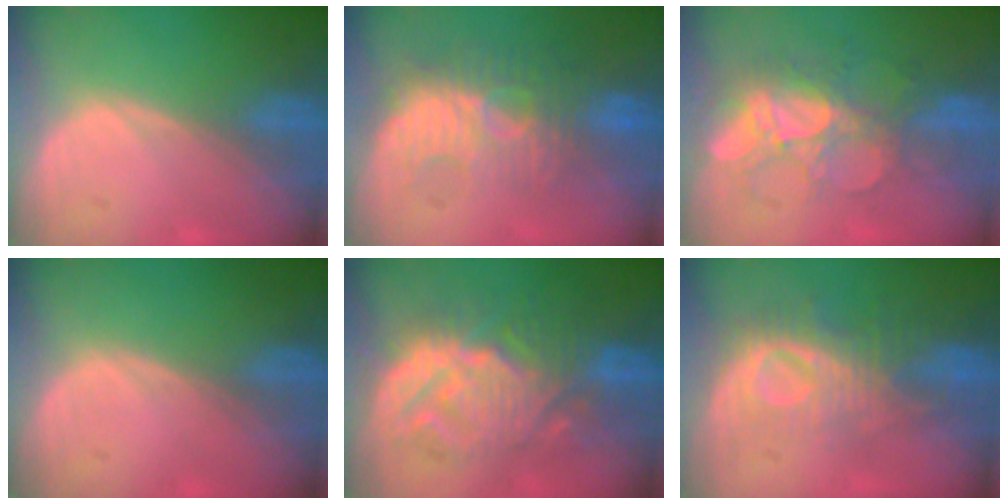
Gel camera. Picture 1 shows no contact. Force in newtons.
{"total": 9.1, "press": 8.7, "slide": 2.7}
{"total": 8.4, "press": 8.1, "slide": 2.2}
{"total": 0.0}
{"total": 10.6, "press": 10.6, "slide": 0.7}
{"total": 9.1, "press": 8.4, "slide": 3.6}